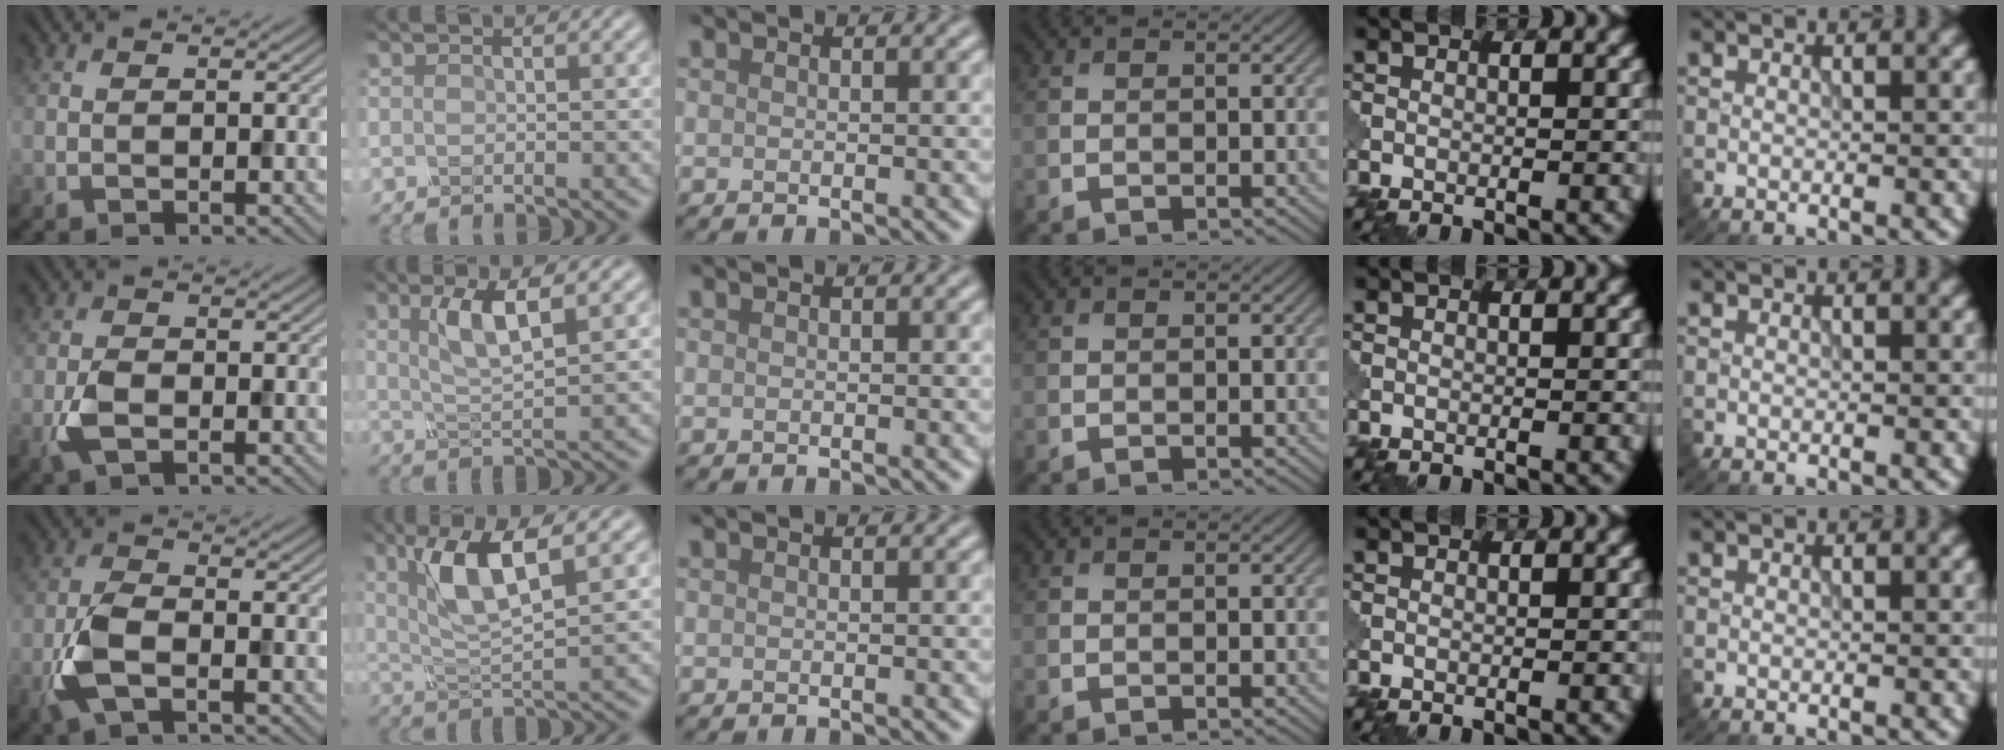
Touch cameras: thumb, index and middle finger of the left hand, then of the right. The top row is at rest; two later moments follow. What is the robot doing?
{"motion": "squeeze", "object": "clothespin"}